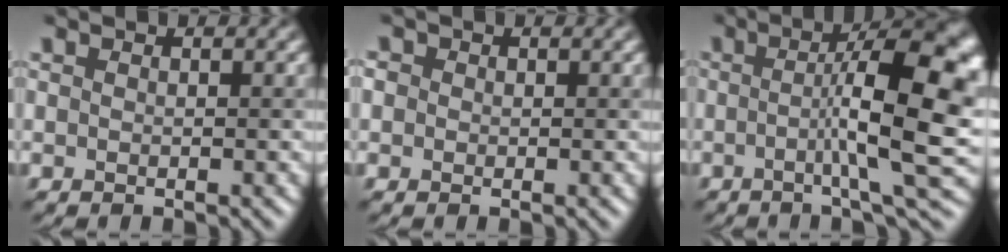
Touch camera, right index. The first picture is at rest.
{"total": 0.6, "force": [0.3, 0.5, -0.2], "torque": [-0.004, 0.010, 0.001]}
{"total": 11.5, "force": [-0.4, 2.3, 11.3], "torque": [-0.142, 0.030, -0.005]}